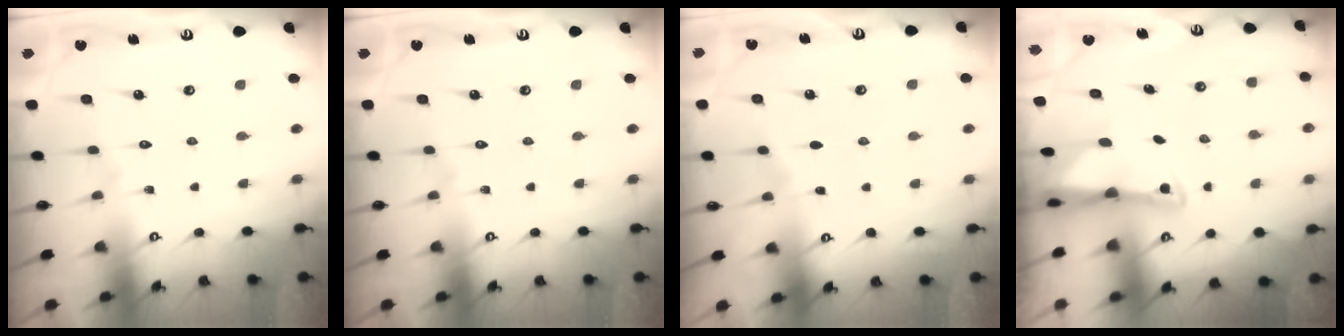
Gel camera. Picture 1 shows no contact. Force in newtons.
{"total": 0.0}
{"total": 1.7, "press": 1.6, "slide": 0.3}
{"total": 2.4, "press": 2.3, "slide": 0.6}